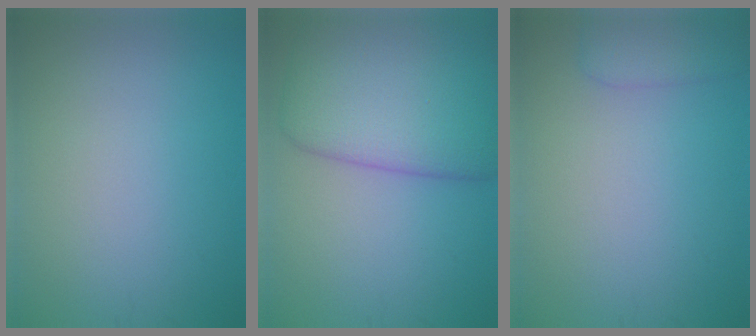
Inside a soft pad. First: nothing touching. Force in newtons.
{"total": 8.5, "press": 8.5, "slide": 0.4}
{"total": 2.5, "press": 2.5, "slide": 0.2}